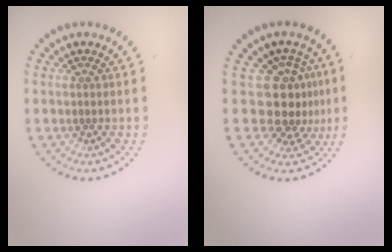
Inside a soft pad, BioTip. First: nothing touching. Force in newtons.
{"total": 3.9, "press": 3.0, "slide": 2.5}